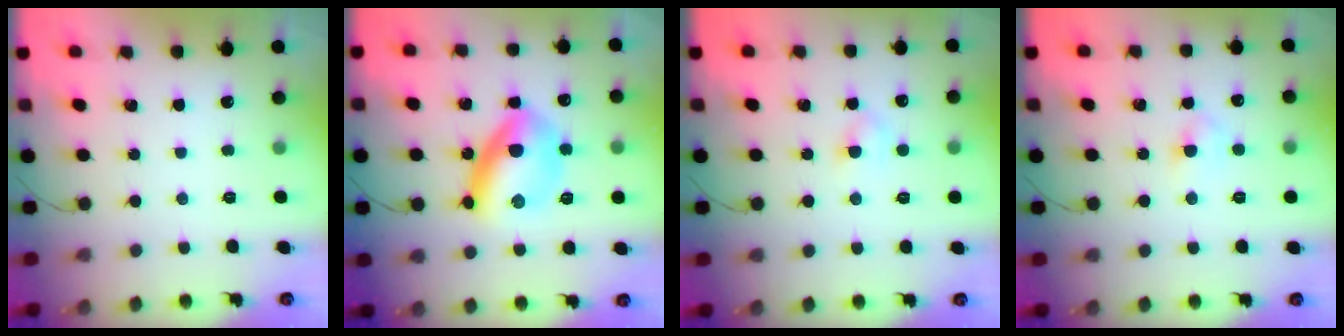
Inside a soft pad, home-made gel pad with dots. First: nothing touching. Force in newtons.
{"total": 13.6, "press": 13.6, "slide": 0.7}
{"total": 3.1, "press": 2.9, "slide": 1.1}
{"total": 3.9, "press": 3.7, "slide": 1.2}